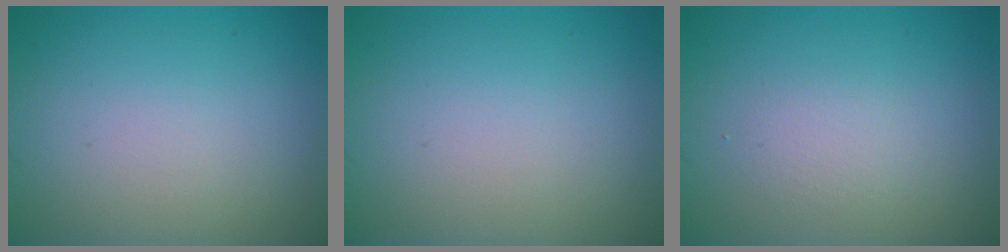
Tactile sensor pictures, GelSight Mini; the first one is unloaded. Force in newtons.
{"total": 0.0}
{"total": 1.2, "press": 1.2, "slide": 0.0}